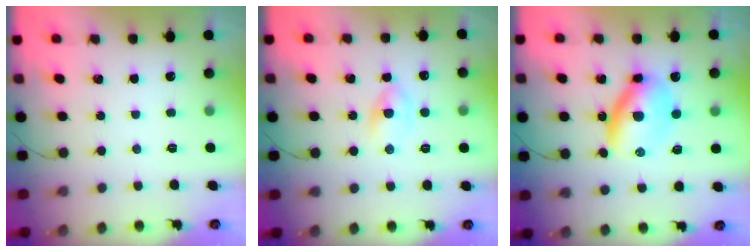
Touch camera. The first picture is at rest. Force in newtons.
{"total": 2.6, "press": 2.3, "slide": 1.1}
{"total": 8.1, "press": 8.1, "slide": 1.1}